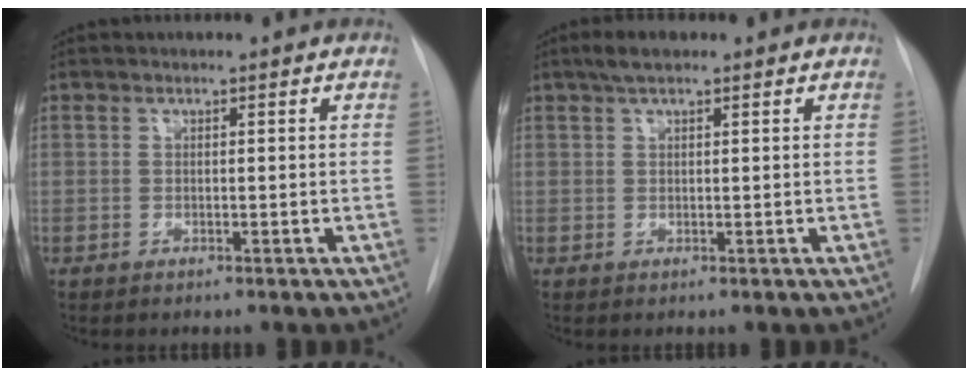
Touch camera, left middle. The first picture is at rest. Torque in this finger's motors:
{"motor_torque": [0.25, -0.21, 0.07, 0.01]}